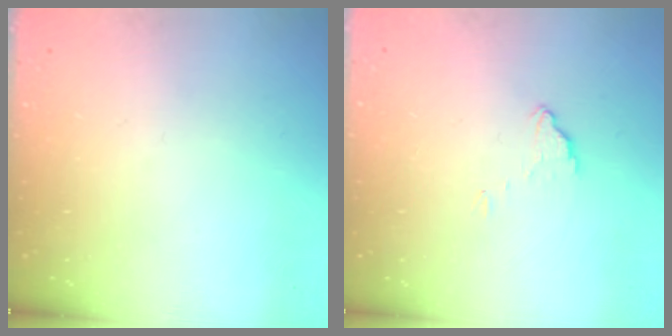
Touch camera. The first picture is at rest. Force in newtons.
{"total": 2.9, "press": 2.9, "slide": 0.4}